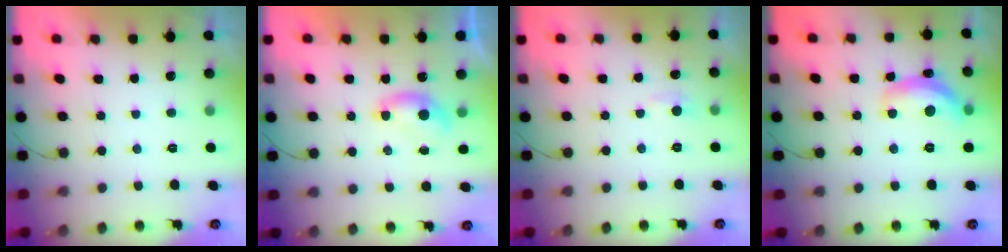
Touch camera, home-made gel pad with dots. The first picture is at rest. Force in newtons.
{"total": 4.8, "press": 4.7, "slide": 0.6}
{"total": 4.6, "press": 4.5, "slide": 0.7}
{"total": 13.2, "press": 13.2, "slide": 0.7}